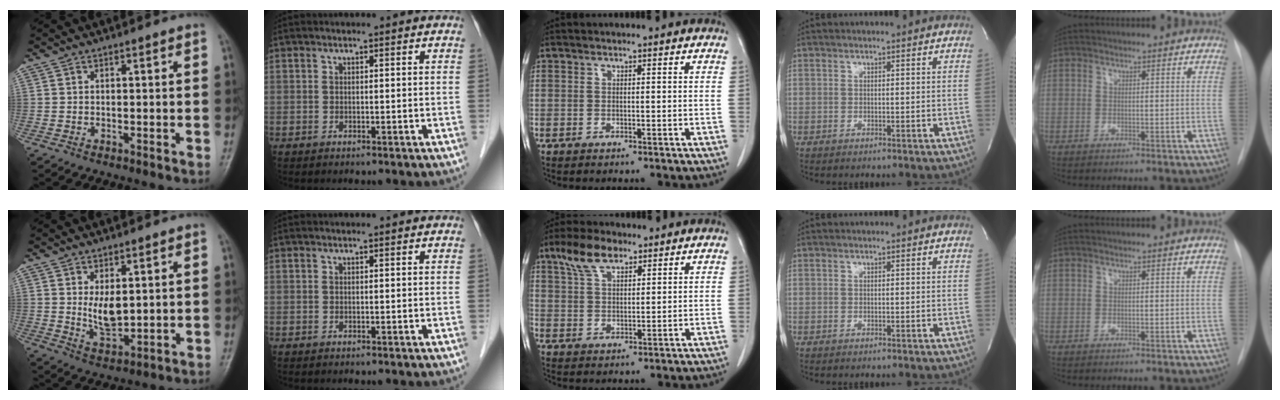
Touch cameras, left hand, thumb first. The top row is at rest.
{"thumb": {"total": 6.1, "force": [1.4, 3.2, 5.0], "torque": [-0.075, -0.021, 0.036]}, "index": {"total": 0.6, "force": [0.5, 0.0, 0.2], "torque": [-0.004, 0.005, 0.005]}, "middle": {"total": 6.7, "force": [4.5, 2.7, 4.1], "torque": [-0.087, 0.016, 0.088]}}